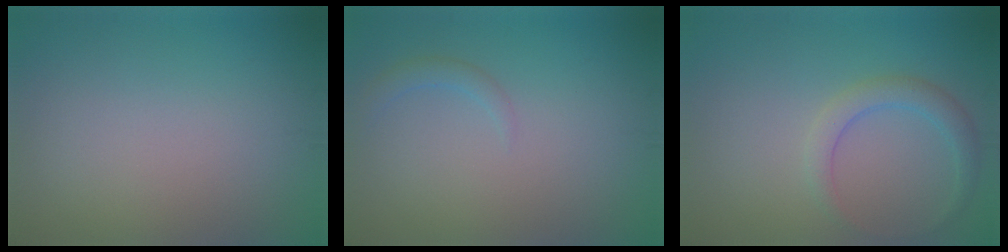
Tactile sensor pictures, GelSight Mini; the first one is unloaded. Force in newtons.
{"total": 1.1, "press": 1.1, "slide": 0.1}
{"total": 2.4, "press": 2.4, "slide": 0.1}